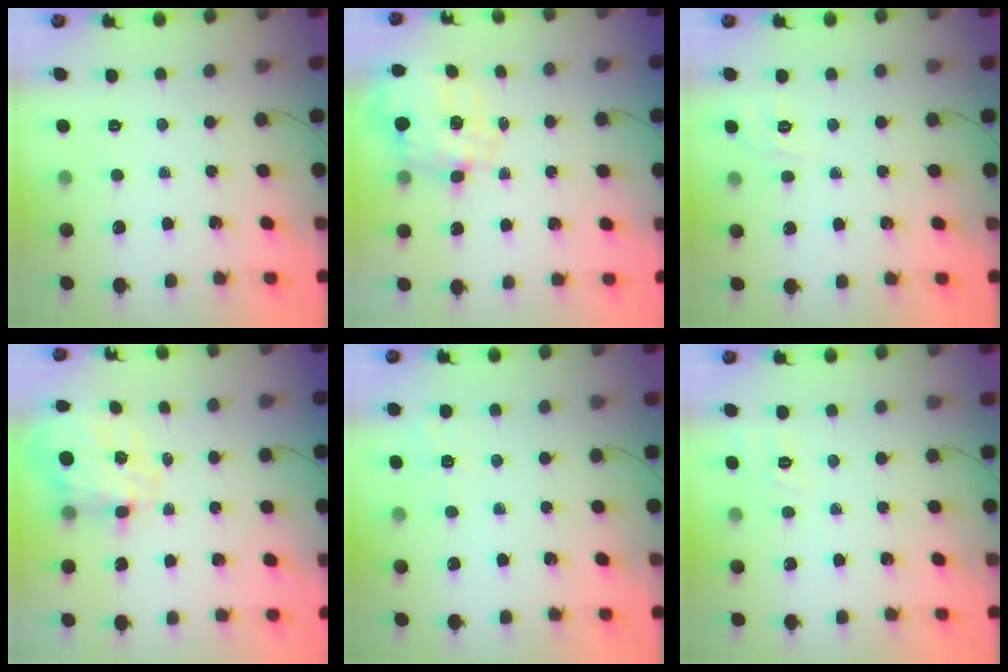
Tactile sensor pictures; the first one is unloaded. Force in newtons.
{"total": 2.5, "press": 2.4, "slide": 0.8}
{"total": 1.7, "press": 0.0, "slide": 1.7}
{"total": 6.7, "press": 6.6, "slide": 1.5}
{"total": 1.8, "press": 0.2, "slide": 1.8}
{"total": 8.0, "press": 7.8, "slide": 1.9}